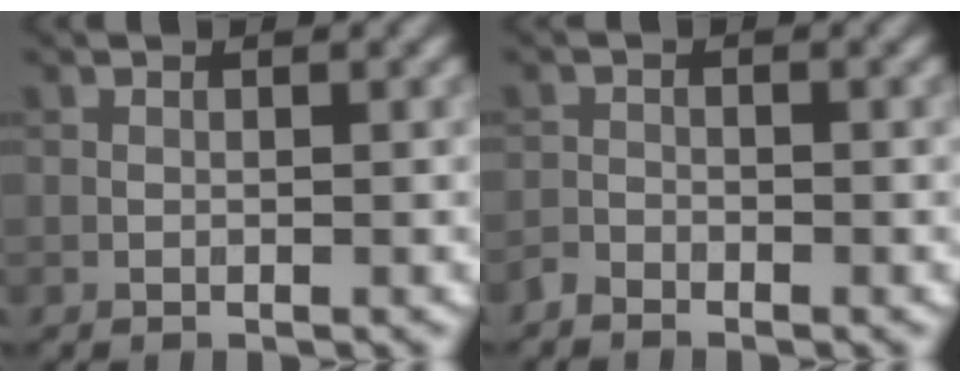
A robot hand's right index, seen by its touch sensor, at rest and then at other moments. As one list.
[{"total": 1.2, "force": [-1.2, 0.3, 0.2], "torque": [-0.003, 0.002, -0.027]}]